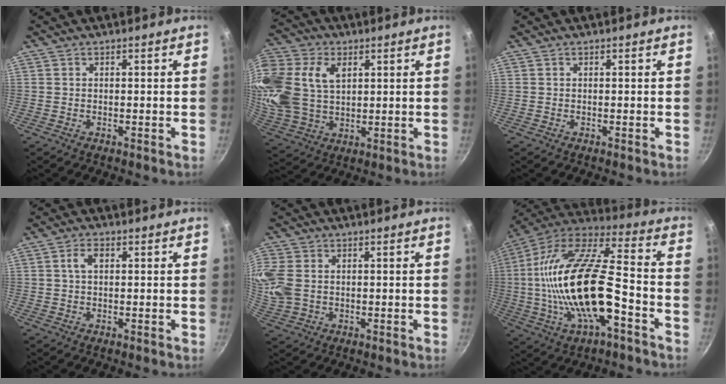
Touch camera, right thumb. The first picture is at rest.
{"total": 22.3, "force": [6.5, 15.6, 14.5], "torque": [-0.337, 0.013, 0.129]}
{"total": 0.0}
{"total": 2.9, "force": [0.6, 1.8, 2.2], "torque": [-0.034, 0.008, 0.009]}
{"total": 9.4, "force": [0.9, 7.3, 5.8], "torque": [-0.134, 0.002, 0.019]}
{"total": 26.3, "force": [-5.5, 10.7, 23.3], "torque": [-0.439, 0.033, -0.106]}